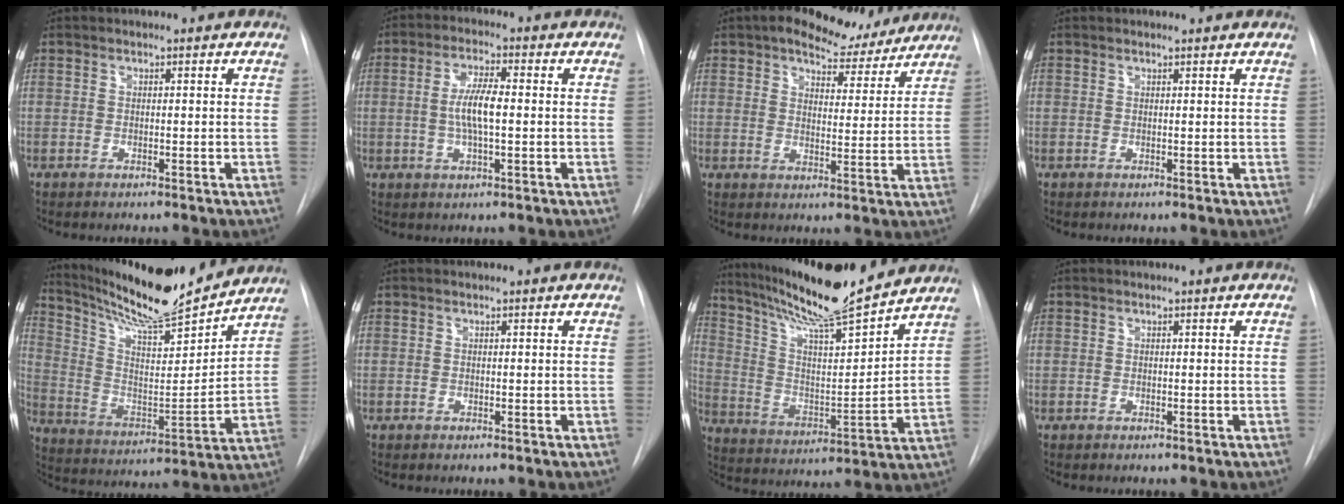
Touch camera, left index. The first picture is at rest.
{"total": 6.0, "force": [-0.7, 1.2, 5.9], "torque": [-0.118, -0.002, -0.015]}
{"total": 10.3, "force": [8.6, 4.2, 4.0], "torque": [-0.040, 0.002, 0.108]}
{"total": 0.9, "force": [0.8, 0.1, 0.0], "torque": [-0.009, 0.003, 0.007]}
{"total": 19.5, "force": [17.8, 1.8, 7.8], "torque": [-0.147, -0.025, 0.289]}
{"total": 0.0}
{"total": 18.8, "force": [16.5, 0.0, 9.0], "torque": [-0.159, -0.011, 0.274]}
{"total": 0.0}